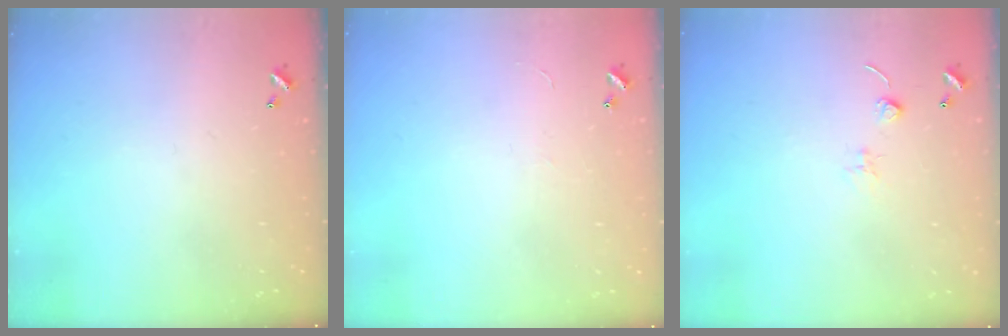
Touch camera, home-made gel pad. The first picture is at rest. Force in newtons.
{"total": 2.3, "press": 2.3, "slide": 0.4}
{"total": 0.0}